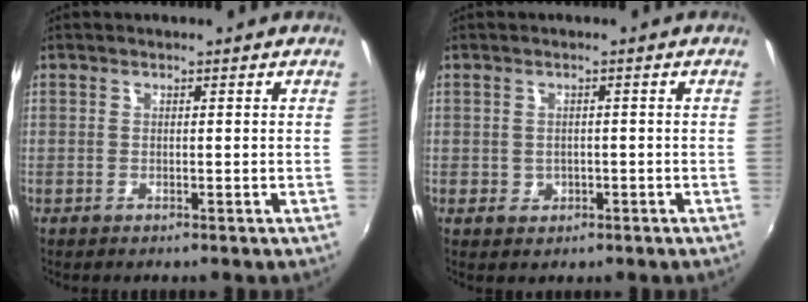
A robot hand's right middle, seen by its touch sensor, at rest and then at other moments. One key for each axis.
{"total": 2.0, "fx": -0.4, "fy": 1.9, "fz": 0.5, "tx": -0.009, "ty": 0.001, "tz": 0.000}